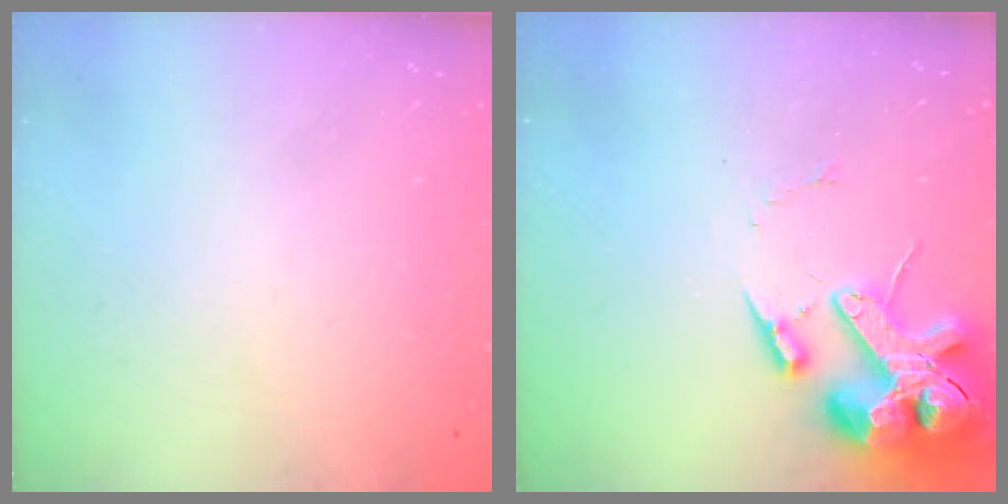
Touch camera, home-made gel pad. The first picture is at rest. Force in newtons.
{"total": 16.4, "press": 16.2, "slide": 2.5}